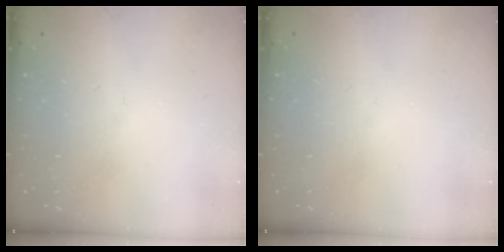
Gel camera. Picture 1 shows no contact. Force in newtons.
{"total": 0.0}